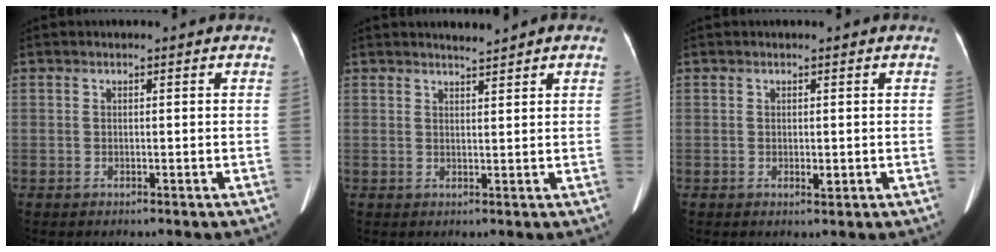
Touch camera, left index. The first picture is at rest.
{"total": 1.7, "force": [1.6, -0.4, 0.3], "torque": [-0.005, 0.002, 0.031]}
{"total": 1.1, "force": [0.3, 0.5, 0.9], "torque": [-0.013, -0.003, 0.008]}